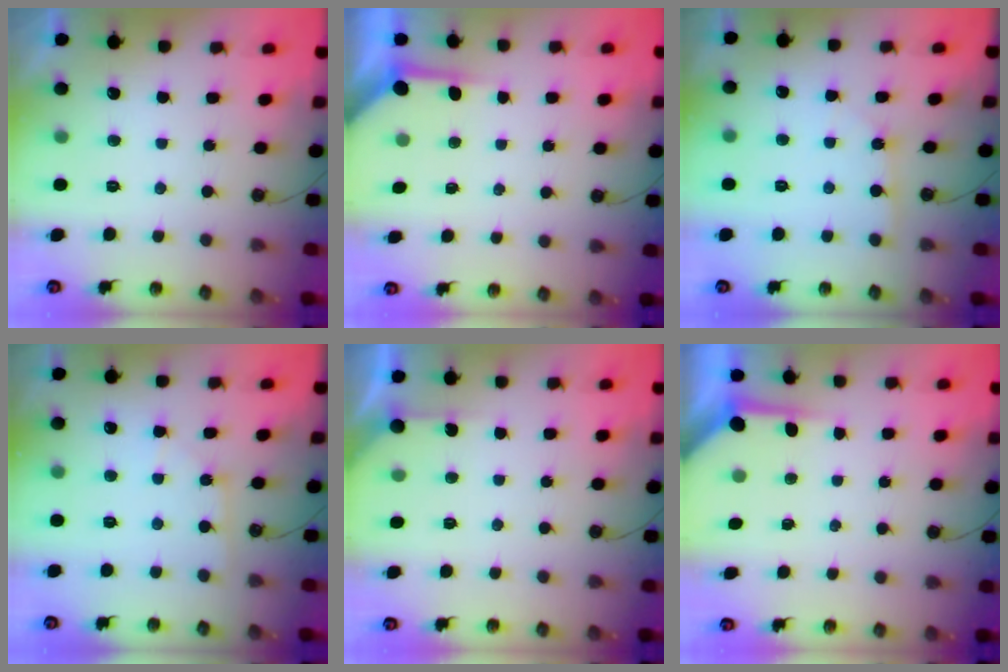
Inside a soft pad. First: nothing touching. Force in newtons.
{"total": 3.7, "press": 3.6, "slide": 0.4}
{"total": 1.8, "press": 1.8, "slide": 0.2}
{"total": 2.5, "press": 2.5, "slide": 0.4}
{"total": 2.9, "press": 2.9, "slide": 0.3}
{"total": 3.9, "press": 3.9, "slide": 0.2}